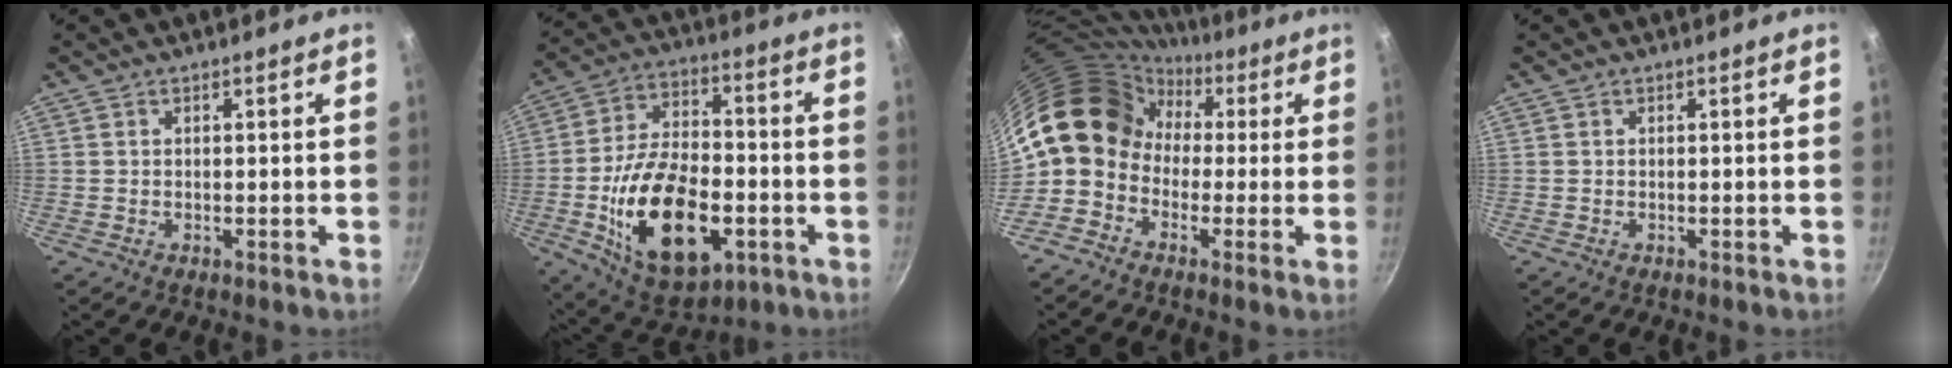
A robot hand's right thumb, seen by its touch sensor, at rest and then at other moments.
{"total": 22.3, "force": [-5.9, 12.5, 17.5], "torque": [-0.292, 0.025, -0.090]}
{"total": 13.8, "force": [0.2, 11.5, 7.7], "torque": [-0.109, 0.043, -0.023]}
{"total": 0.0}